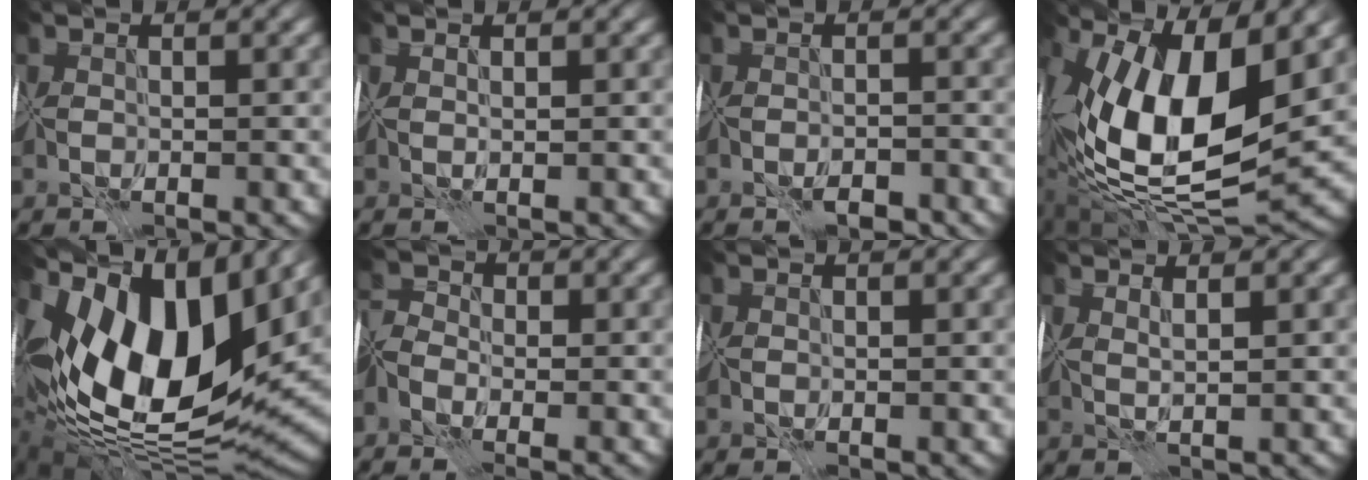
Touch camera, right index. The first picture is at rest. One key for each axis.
{"total": 1.2, "fx": 0.8, "fy": -0.7, "fz": -0.4, "tx": 0.007, "ty": 0.004, "tz": 0.021}
{"total": 1.6, "fx": -1.3, "fy": 0.2, "fz": 0.9, "tx": -0.005, "ty": 0.005, "tz": -0.017}
{"total": 13.9, "fx": 3.5, "fy": 5.1, "fz": 12.4, "tx": -0.223, "ty": 0.015, "tz": 0.065}
{"total": 16.3, "fx": 6.5, "fy": 7.3, "fz": 13.1, "tx": -0.242, "ty": 0.025, "tz": 0.106}
{"total": 5.5, "fx": -4.0, "fy": 2.7, "fz": 2.7, "tx": -0.039, "ty": -0.009, "tz": -0.054}
{"total": 0.0}
{"total": 2.1, "fx": 1.7, "fy": -1.2, "fz": -0.3, "tx": 0.006, "ty": 0.006, "tz": 0.036}